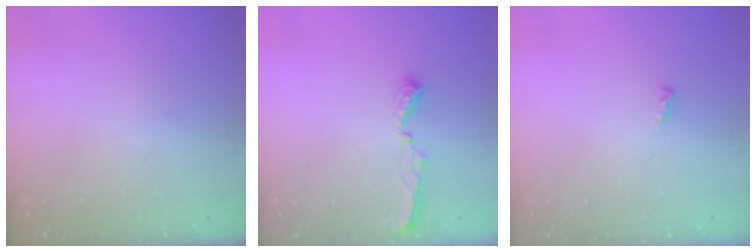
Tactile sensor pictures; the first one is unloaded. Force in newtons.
{"total": 5.5, "press": 5.5, "slide": 0.5}
{"total": 4.6, "press": 4.5, "slide": 0.9}